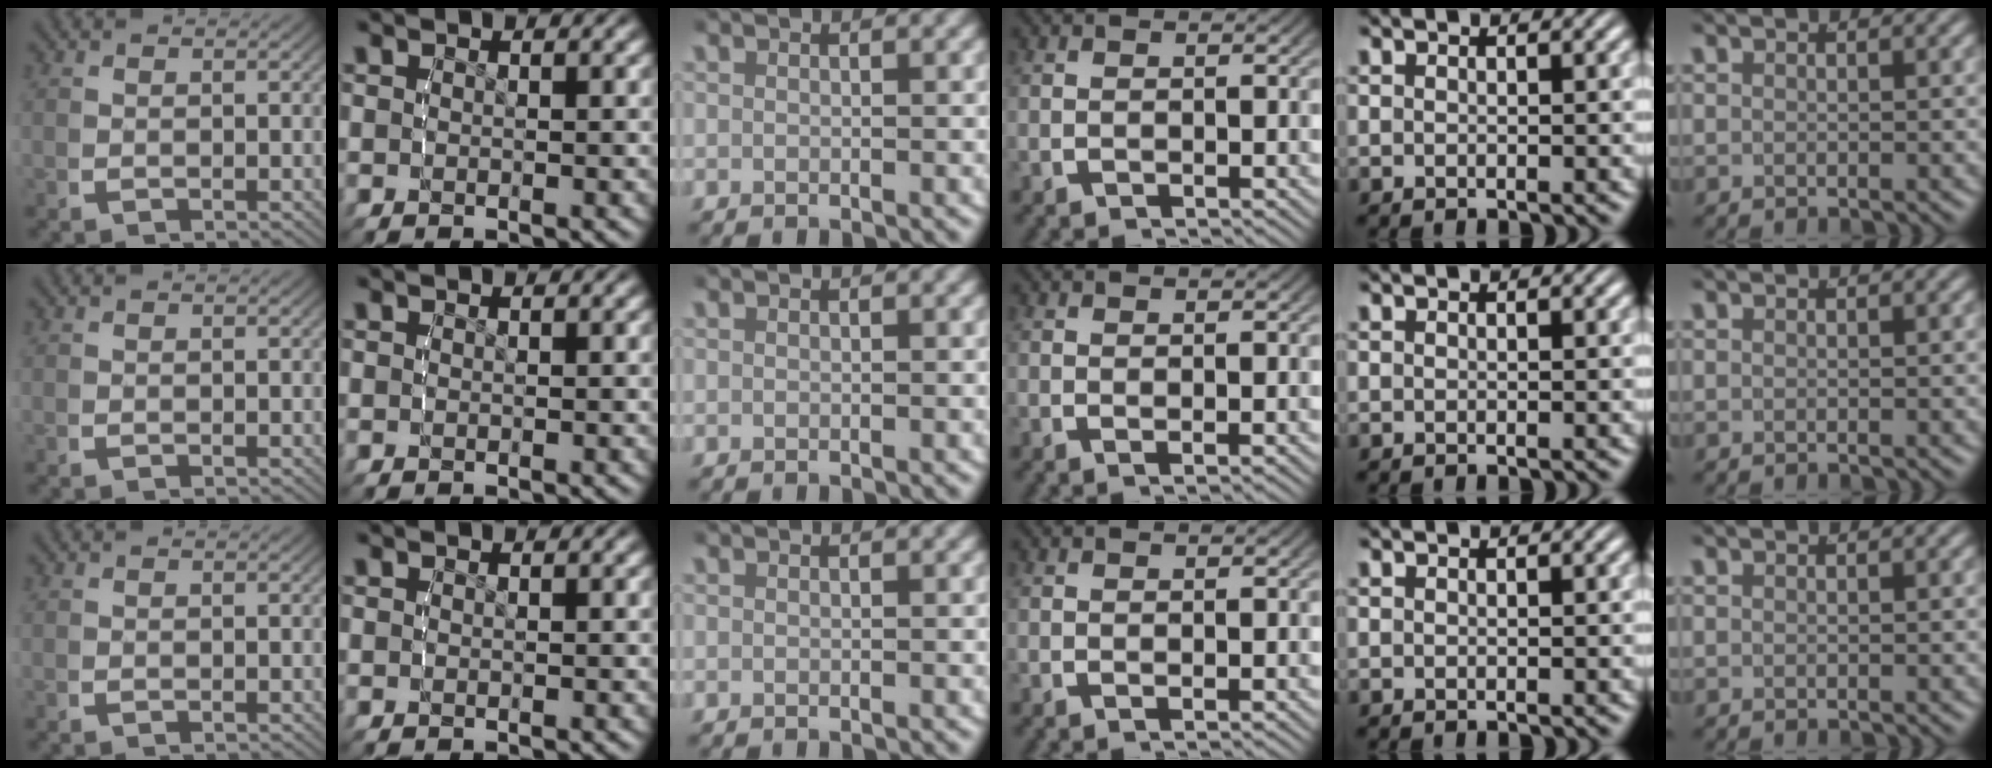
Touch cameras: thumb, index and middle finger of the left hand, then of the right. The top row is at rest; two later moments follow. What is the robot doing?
{"motion": "lift_and_place", "object": "button"}